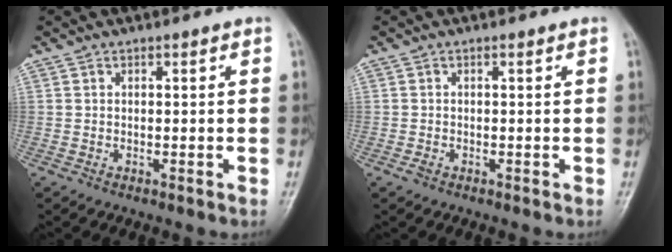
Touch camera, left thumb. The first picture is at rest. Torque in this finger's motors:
{"motor_torque": [-0.39, 0.49, 0.34, 0.47, 0.00]}